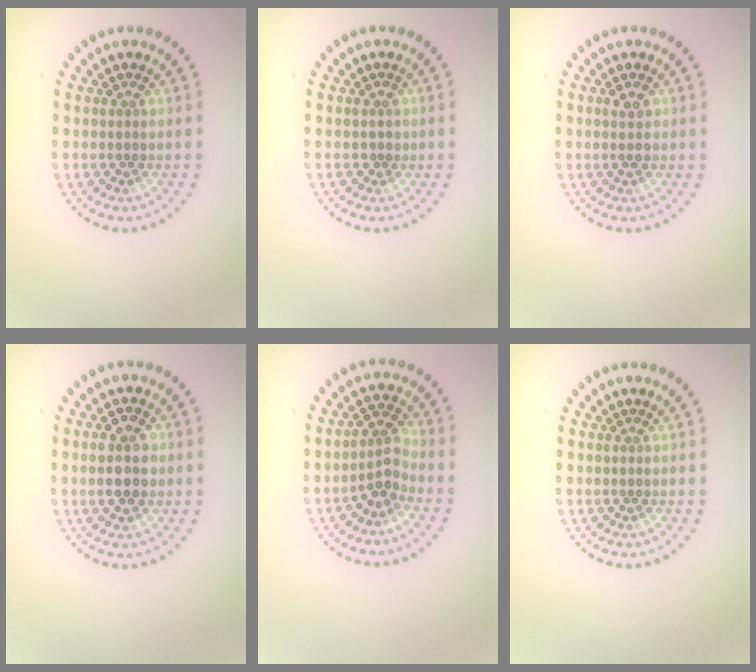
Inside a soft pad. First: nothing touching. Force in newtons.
{"total": 0.6, "press": 0.4, "slide": 0.5}
{"total": 1.5, "press": 1.5, "slide": 0.0}
{"total": 4.2, "press": 4.2, "slide": 0.1}
{"total": 2.5, "press": 1.9, "slide": 1.7}
{"total": 0.0}